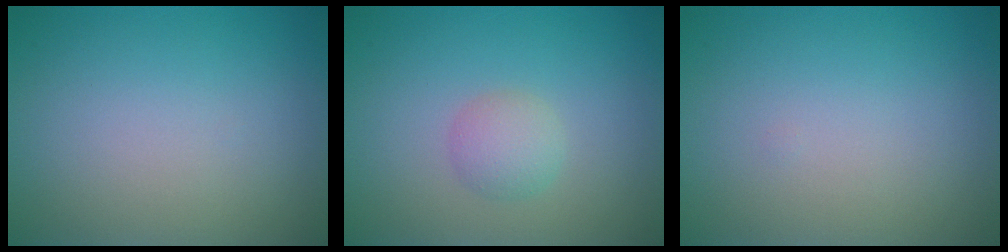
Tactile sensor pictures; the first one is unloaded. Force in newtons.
{"total": 1.9, "press": 1.9, "slide": 0.0}
{"total": 0.0}